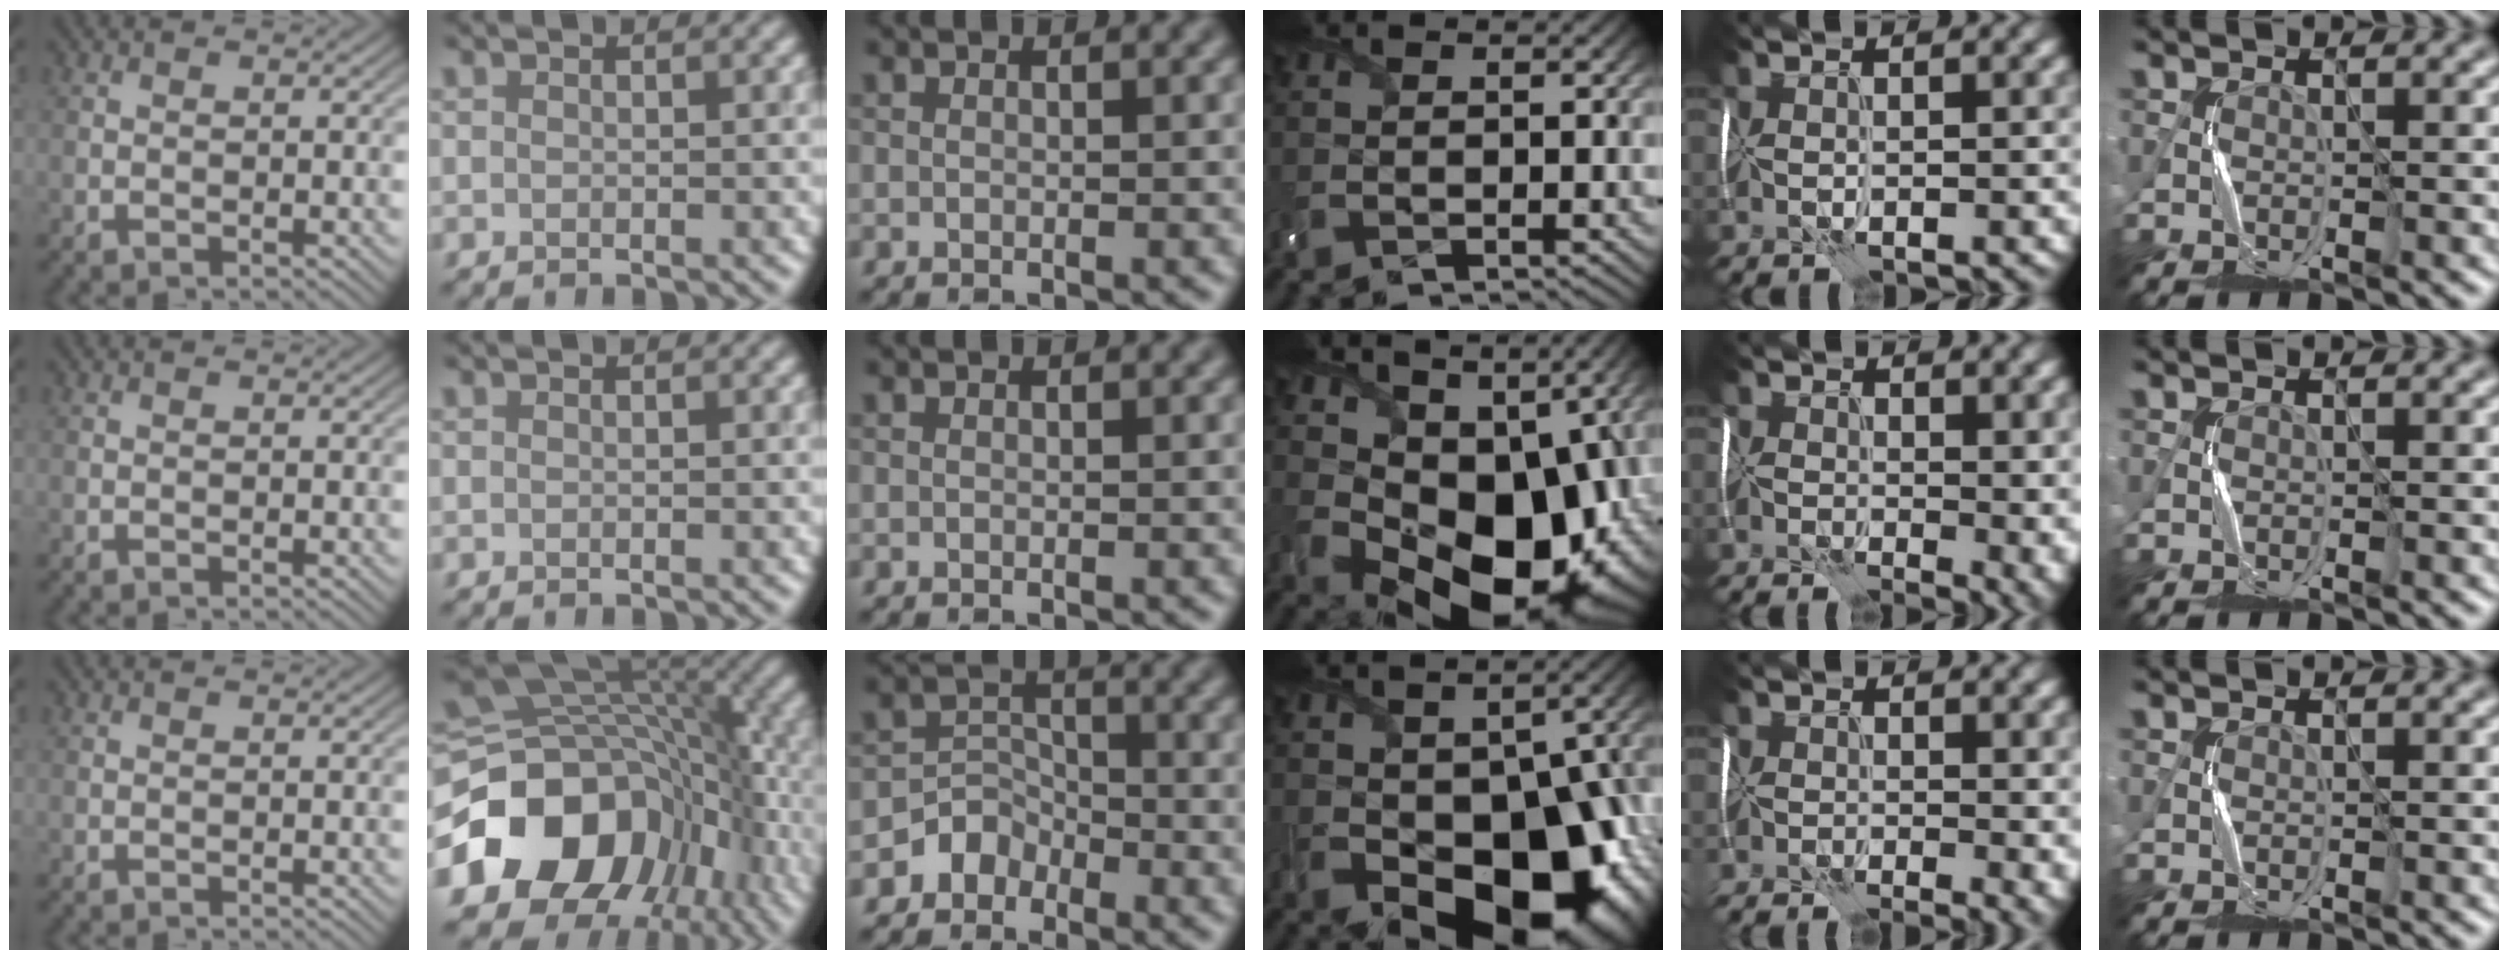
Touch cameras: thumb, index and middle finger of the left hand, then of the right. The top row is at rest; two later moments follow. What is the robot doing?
{"motion": "wrap", "object": "receipt paper"}